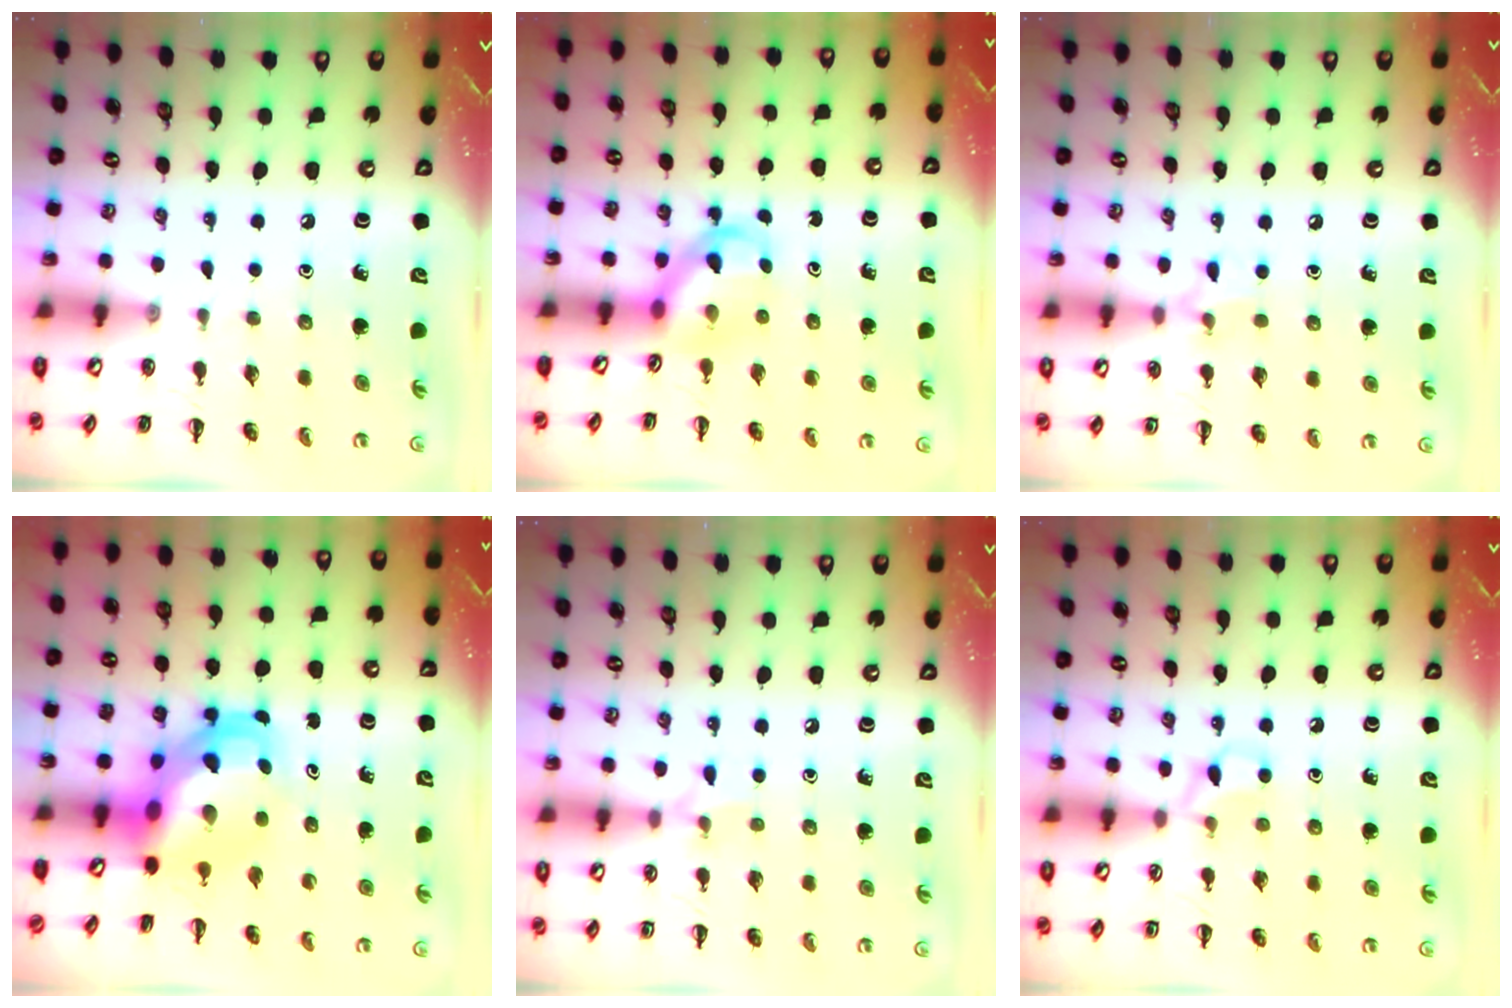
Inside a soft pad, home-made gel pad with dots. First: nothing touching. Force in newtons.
{"total": 3.7, "press": 3.6, "slide": 0.7}
{"total": 6.3, "press": 6.0, "slide": 2.1}
{"total": 6.3, "press": 6.1, "slide": 1.6}
{"total": 4.9, "press": 4.7, "slide": 1.3}
{"total": 6.2, "press": 5.9, "slide": 2.0}